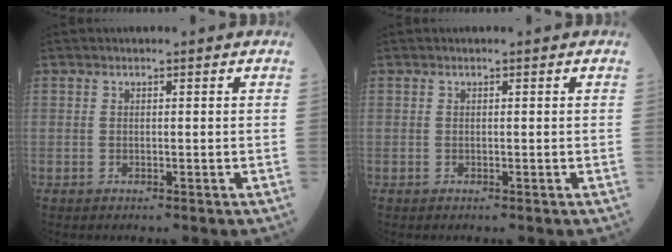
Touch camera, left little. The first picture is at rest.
{"total": 0.0}